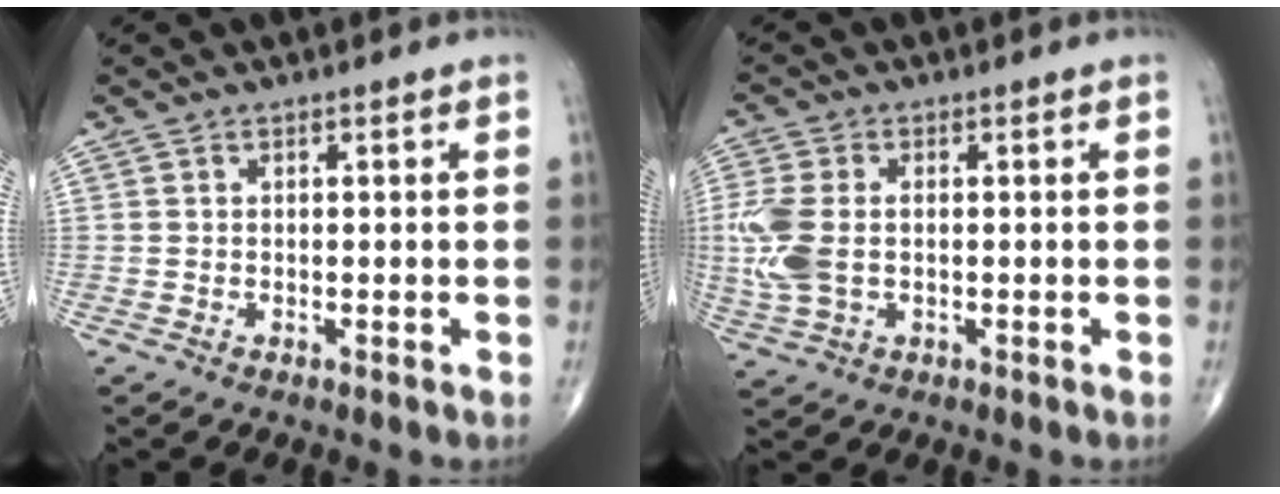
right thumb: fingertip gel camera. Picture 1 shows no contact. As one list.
[{"total": 8.9, "force": [-0.2, 5.5, 7.0], "torque": [-0.183, 0.004, -0.003]}]